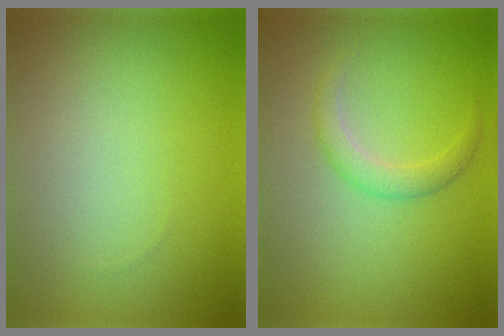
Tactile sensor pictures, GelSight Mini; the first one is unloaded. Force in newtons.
{"total": 1.9, "press": 1.9, "slide": 0.2}